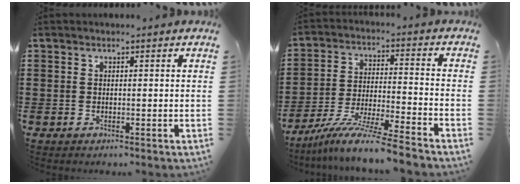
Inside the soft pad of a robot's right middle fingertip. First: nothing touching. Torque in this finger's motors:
{"motor_torque": [2.14, 0.00, 0.37, 0.21]}